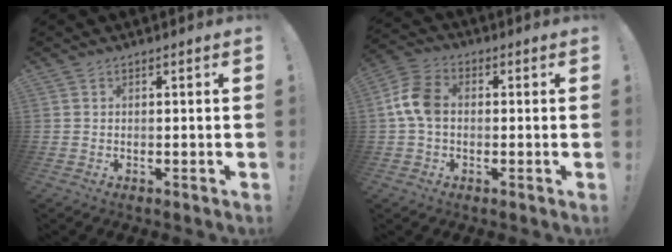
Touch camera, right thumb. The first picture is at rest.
{"total": 9.7, "force": [0.1, 6.5, 7.1], "torque": [-0.147, 0.013, 0.007]}